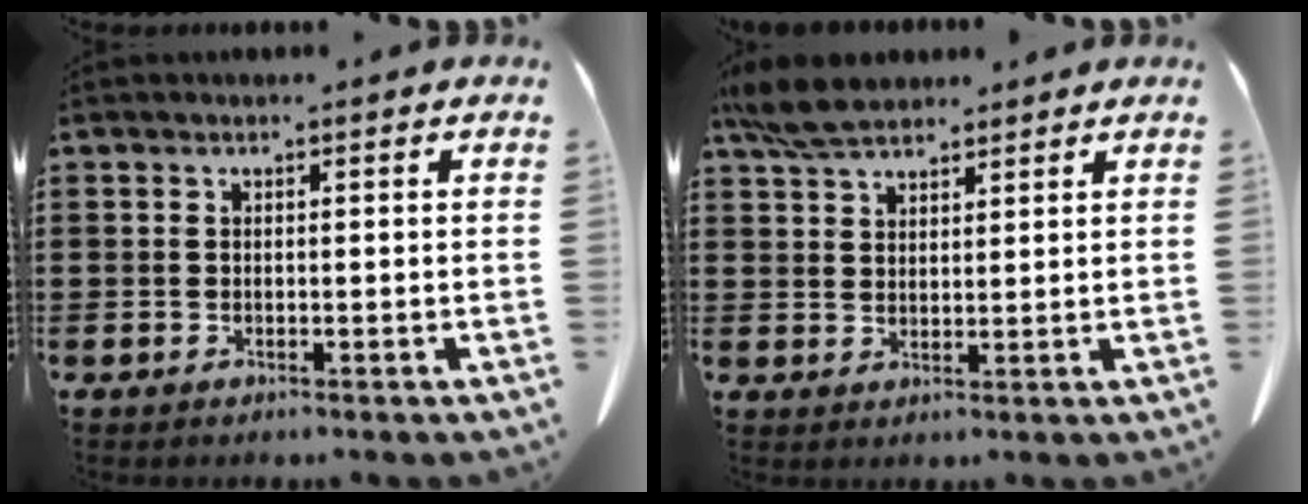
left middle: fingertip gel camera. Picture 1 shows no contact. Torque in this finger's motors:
{"motor_torque": [0.72, 0.04, 0.27, 0.08]}